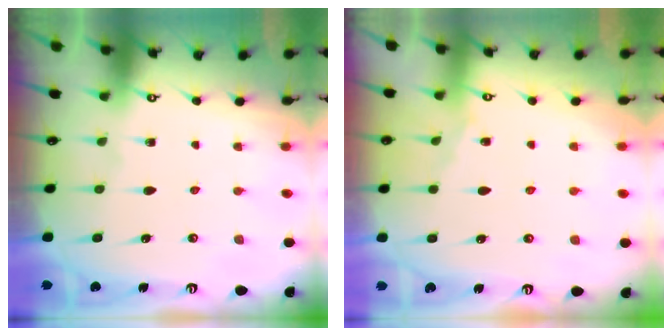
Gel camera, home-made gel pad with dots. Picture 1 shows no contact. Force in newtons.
{"total": 2.8, "press": 2.8, "slide": 0.5}